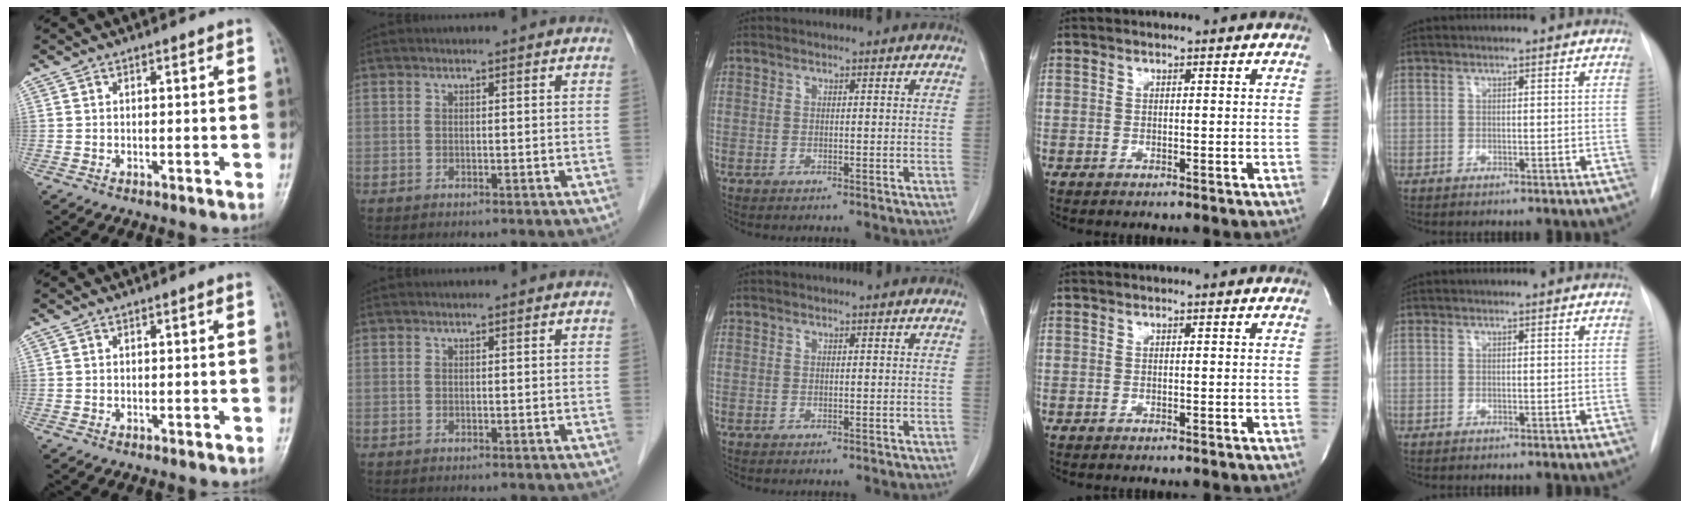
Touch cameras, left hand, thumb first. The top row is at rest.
{}